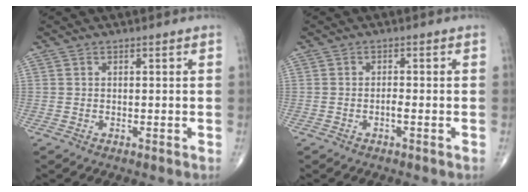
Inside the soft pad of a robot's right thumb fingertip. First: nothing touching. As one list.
[{"total": 1.0, "force": [-0.5, 0.1, 0.8], "torque": [-0.016, 0.002, -0.010]}]